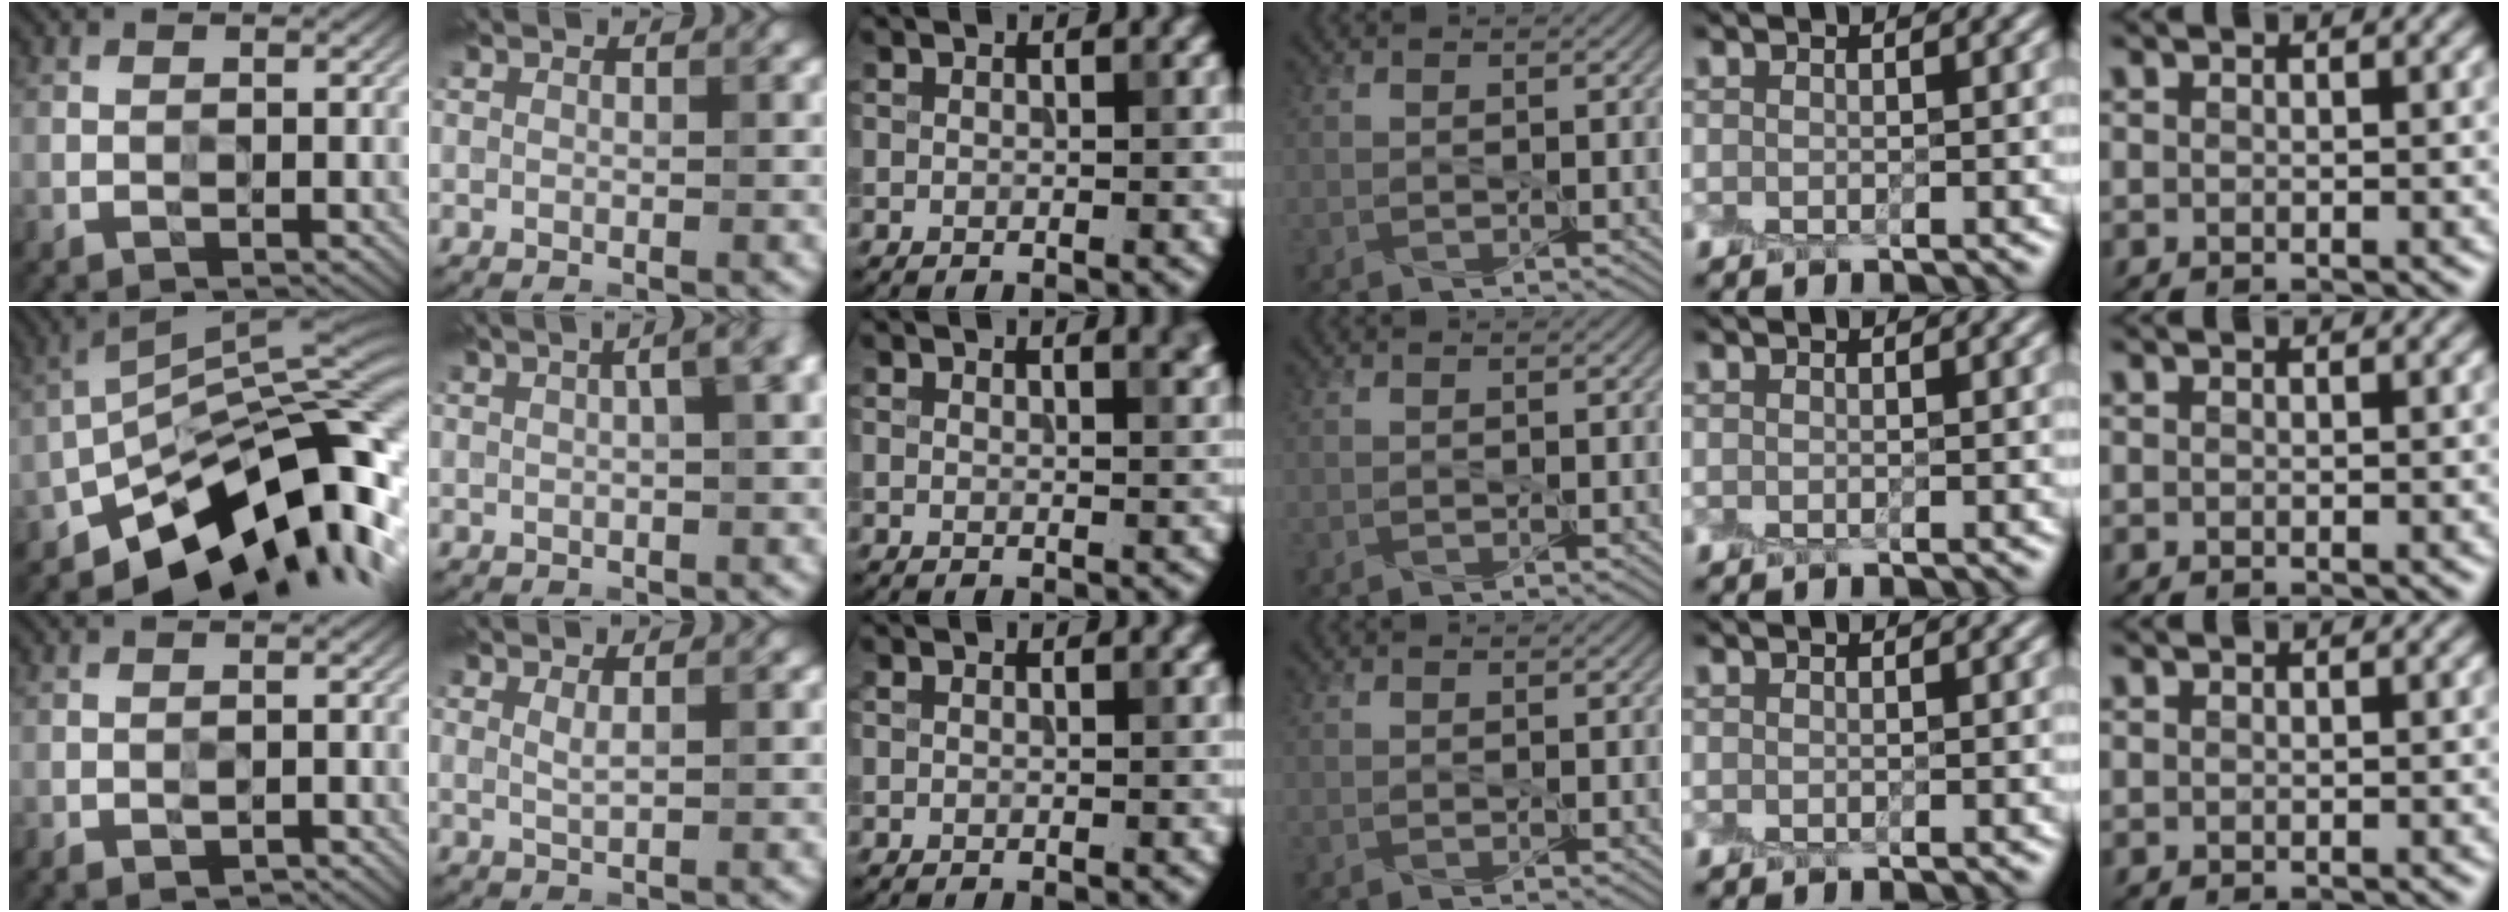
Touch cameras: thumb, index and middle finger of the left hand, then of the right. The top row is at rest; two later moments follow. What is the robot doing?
{"motion": "peel", "object": "aluminum foil"}